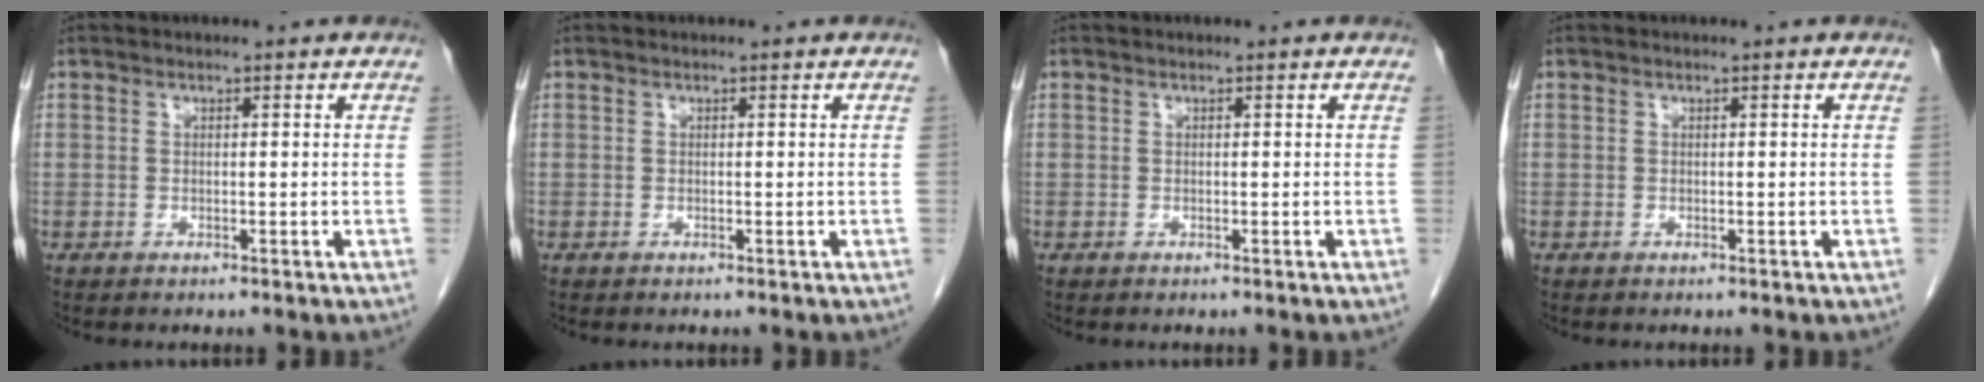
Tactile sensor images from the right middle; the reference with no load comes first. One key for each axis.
{"total": 0.0}
{"total": 0.0}
{"total": 0.0}